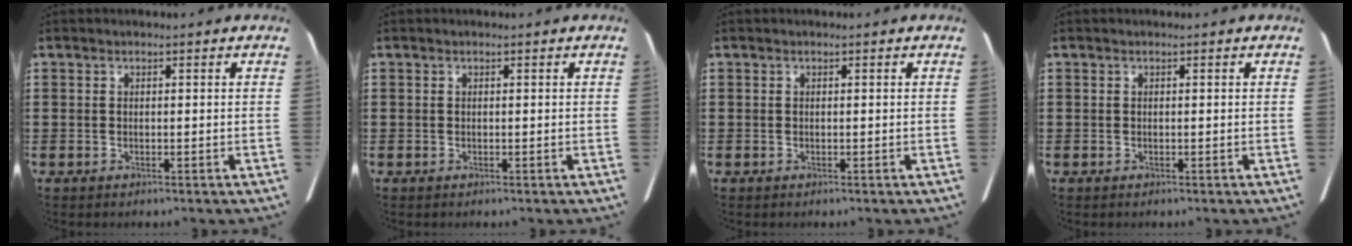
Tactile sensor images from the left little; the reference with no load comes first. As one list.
[{"total": 0.0}, {"total": 0.0}, {"total": 0.0}]